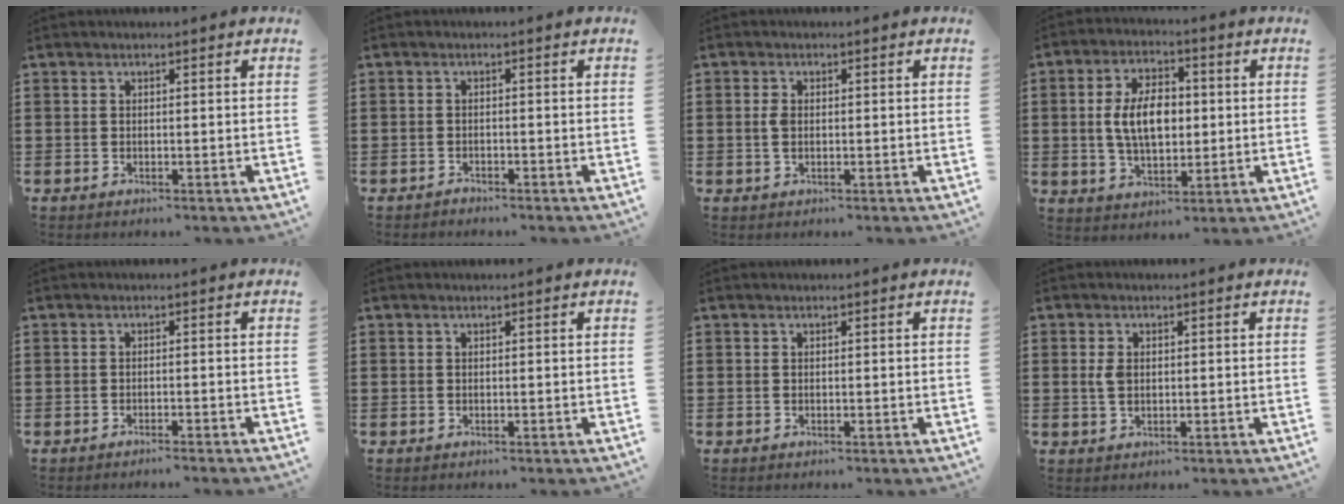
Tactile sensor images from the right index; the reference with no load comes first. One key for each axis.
{"total": 0.9, "fx": -0.8, "fy": 0.2, "fz": 0.0, "tx": -0.003, "ty": 0.002, "tz": -0.018}
{"total": 1.9, "fx": 0.0, "fy": 1.0, "fz": 1.6, "tx": -0.042, "ty": 0.001, "tz": -0.004}
{"total": 8.1, "fx": 0.2, "fy": 4.5, "fz": 6.7, "tx": -0.135, "ty": 0.003, "tz": -0.007}
{"total": 1.2, "fx": -1.1, "fy": -0.3, "fz": 0.3, "tx": -0.005, "ty": -0.001, "tz": -0.022}
{"total": 0.0}
{"total": 0.0}
{"total": 2.5, "fx": 0.3, "fy": 1.5, "fz": 2.0, "tx": -0.051, "ty": 0.003, "tz": 0.001}